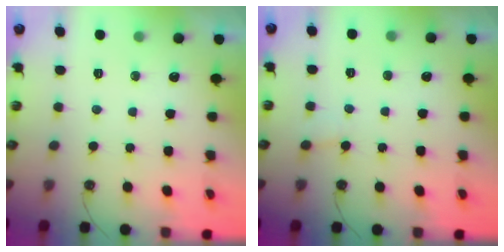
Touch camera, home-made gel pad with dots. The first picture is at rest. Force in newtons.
{"total": 4.1, "press": 4.0, "slide": 0.4}